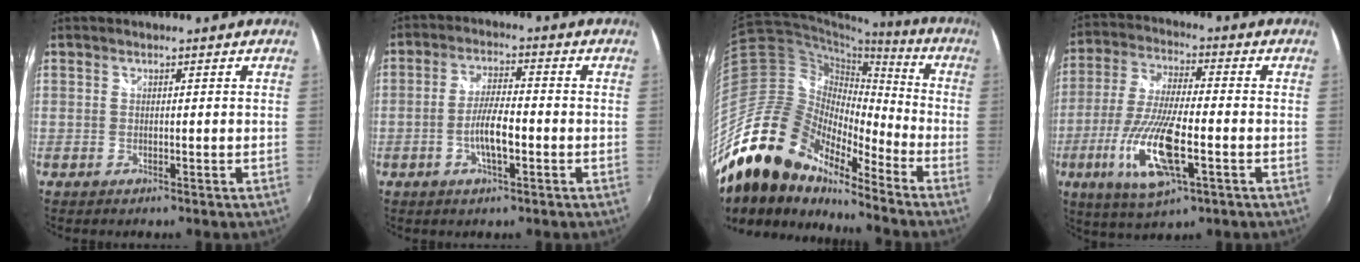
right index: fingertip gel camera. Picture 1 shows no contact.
{"total": 6.4, "force": [-2.1, 1.5, 5.8], "torque": [-0.113, 0.002, -0.038]}
{"total": 20.9, "force": [-16.3, 8.7, 9.8], "torque": [-0.184, -0.004, -0.316]}
{"total": 15.1, "force": [-5.1, 4.0, 13.6], "torque": [-0.288, -0.019, -0.097]}